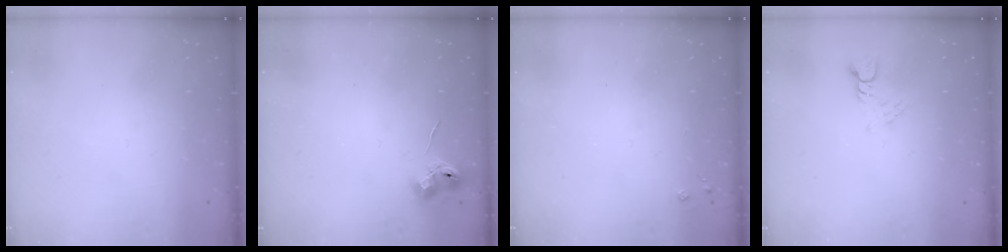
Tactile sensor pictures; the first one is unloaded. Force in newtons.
{"total": 7.0, "press": 7.0, "slide": 0.7}
{"total": 2.7, "press": 2.7, "slide": 0.4}
{"total": 4.2, "press": 4.1, "slide": 0.4}